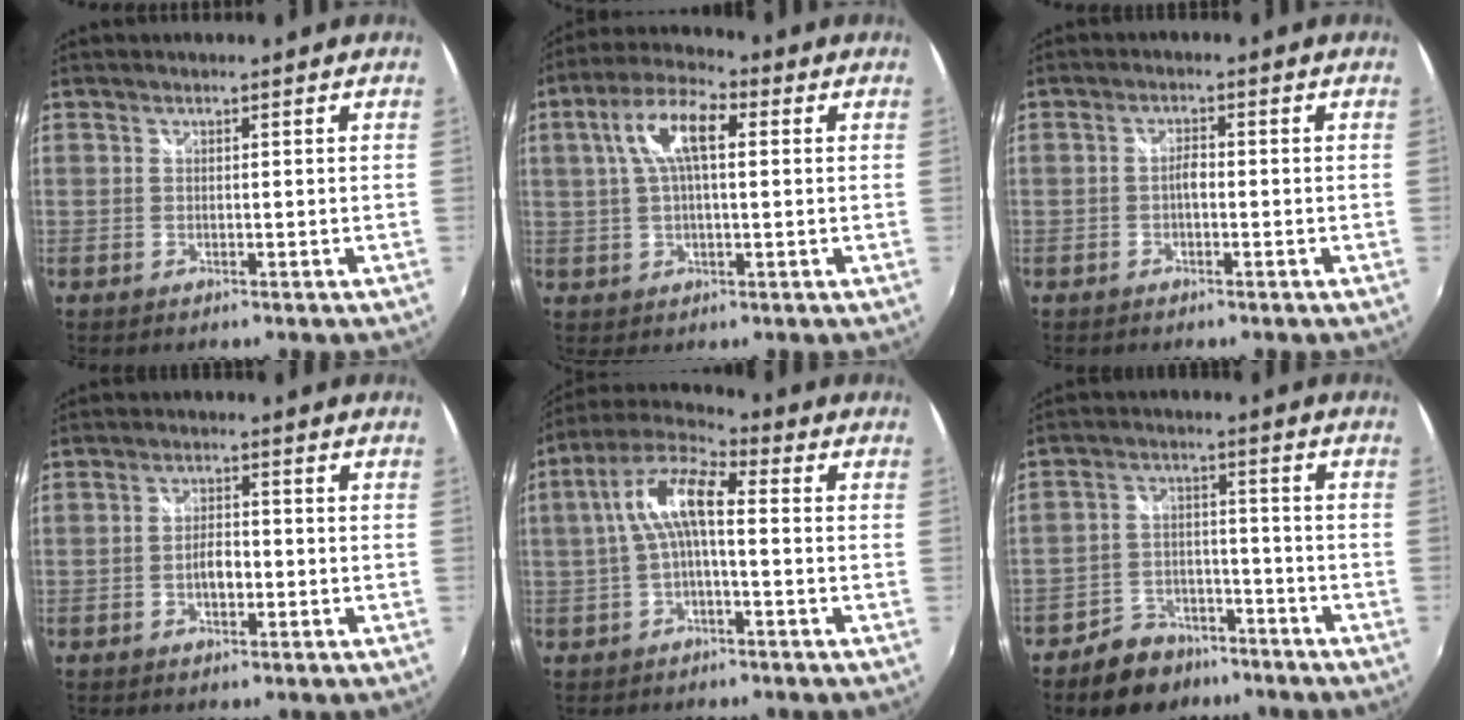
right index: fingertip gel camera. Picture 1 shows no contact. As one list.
[{"total": 9.7, "force": [2.3, 3.6, 8.7], "torque": [-0.168, 0.024, 0.038]}, {"total": 1.8, "force": [-0.6, 0.7, 1.5], "torque": [-0.030, 0.005, -0.013]}, {"total": 3.6, "force": [-1.1, 1.7, 3.0], "torque": [-0.054, 0.003, -0.017]}, {"total": 9.8, "force": [0.0, 3.1, 9.3], "torque": [-0.191, 0.025, -0.003]}, {"total": 9.9, "force": [-7.2, 6.2, 2.7], "torque": [-0.067, 0.016, -0.103]}]